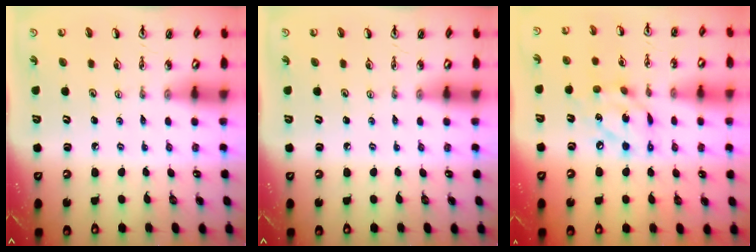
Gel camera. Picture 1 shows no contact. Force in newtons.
{"total": 0.0}
{"total": 12.7, "press": 12.7, "slide": 0.9}